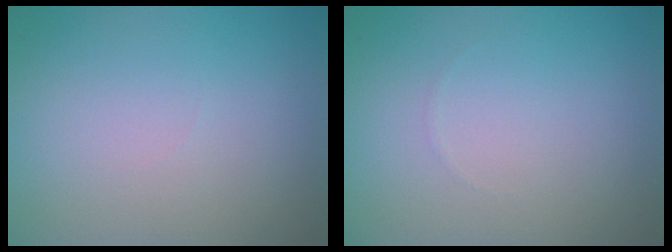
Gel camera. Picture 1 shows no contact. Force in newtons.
{"total": 0.0}